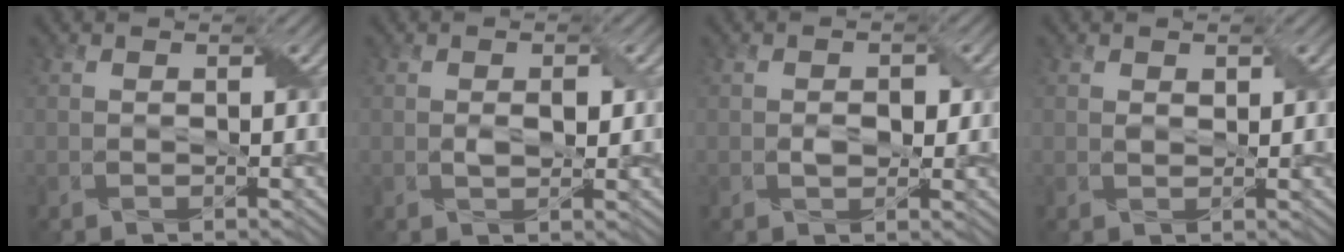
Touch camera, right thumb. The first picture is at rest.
{"total": 2.1, "force": [0.1, 1.1, 1.7], "torque": [-0.034, -0.001, 0.004]}
{"total": 2.0, "force": [-0.1, 1.3, 1.5], "torque": [-0.029, -0.003, -0.001]}
{"total": 1.0, "force": [0.5, 0.7, 0.6], "torque": [-0.014, -0.001, 0.012]}